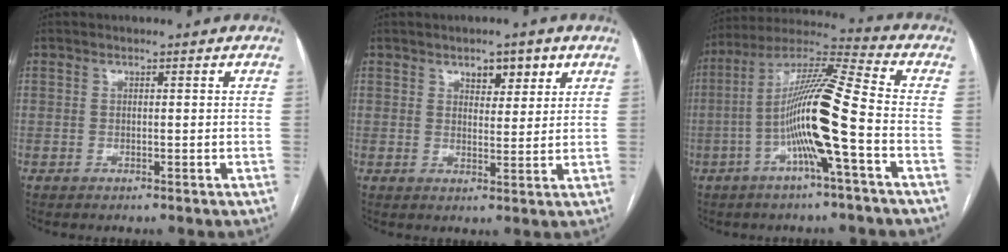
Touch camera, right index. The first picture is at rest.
{"total": 4.2, "force": [2.5, 2.0, 2.8], "torque": [-0.037, 0.003, 0.038]}
{"total": 14.3, "force": [-3.6, -0.4, 13.9], "torque": [-0.265, 0.012, -0.073]}